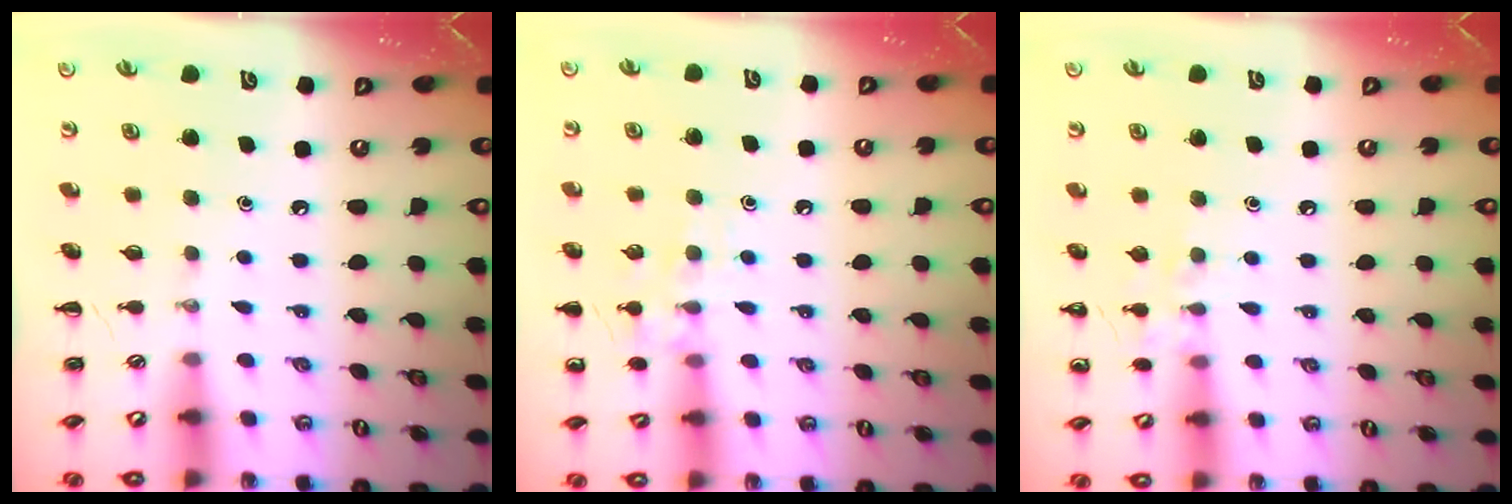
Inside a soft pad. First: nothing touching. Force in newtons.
{"total": 9.0, "press": 8.9, "slide": 1.7}
{"total": 7.4, "press": 7.2, "slide": 1.7}